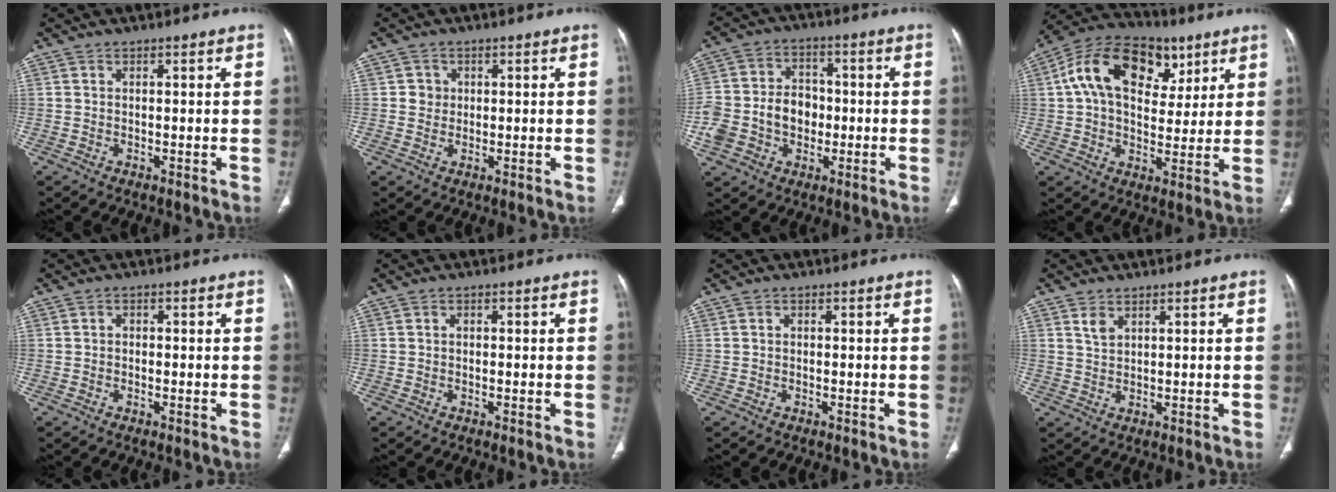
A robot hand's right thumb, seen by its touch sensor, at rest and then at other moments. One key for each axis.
{"total": 2.4, "fx": 0.3, "fy": 2.3, "fz": 0.6, "tx": 0.007, "ty": 0.003, "tz": 0.004}
{"total": 13.7, "fx": -2.3, "fy": 10.8, "fz": 8.1, "tx": -0.133, "ty": 0.034, "tz": -0.039}
{"total": 18.9, "fx": 6.8, "fy": 12.5, "fz": 12.4, "tx": -0.181, "ty": 0.008, "tz": 0.104}
{"total": 1.2, "fx": -0.3, "fy": 1.0, "fz": 0.6, "tx": -0.001, "ty": 0.004, "tz": -0.009}
{"total": 0.9, "fx": -0.2, "fy": 0.7, "fz": 0.5, "tx": -0.003, "ty": 0.003, "tz": -0.006}
{"total": 0.7, "fx": -0.2, "fy": 0.6, "fz": 0.3, "tx": -0.002, "ty": 0.002, "tz": -0.007}
{"total": 2.2, "fx": 1.3, "fy": 1.3, "fz": 1.2, "tx": -0.021, "ty": -0.005, "tz": 0.032}